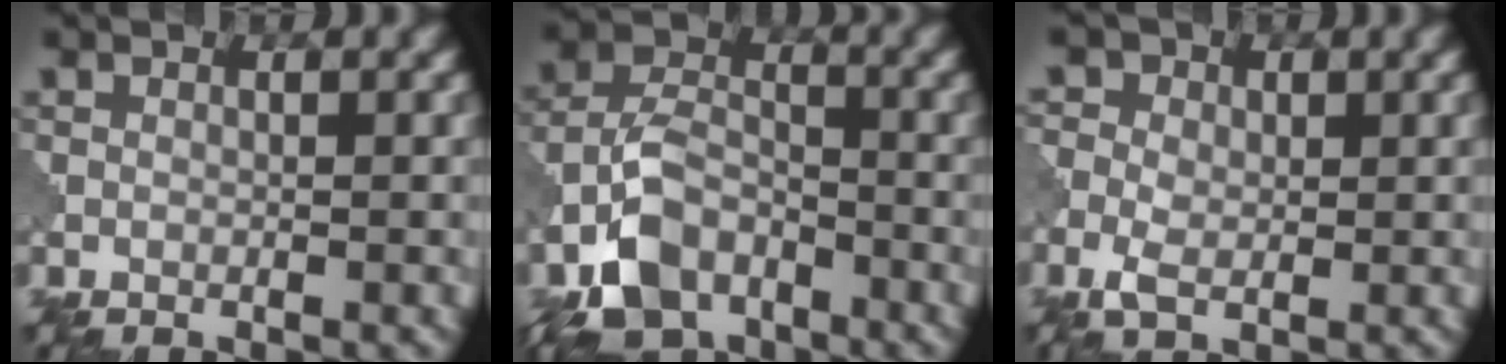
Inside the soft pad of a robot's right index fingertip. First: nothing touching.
{"total": 8.5, "force": [-5.1, 4.9, 4.8], "torque": [-0.098, 0.001, -0.104]}
{"total": 4.0, "force": [-0.4, 3.0, 2.6], "torque": [-0.052, 0.004, -0.013]}